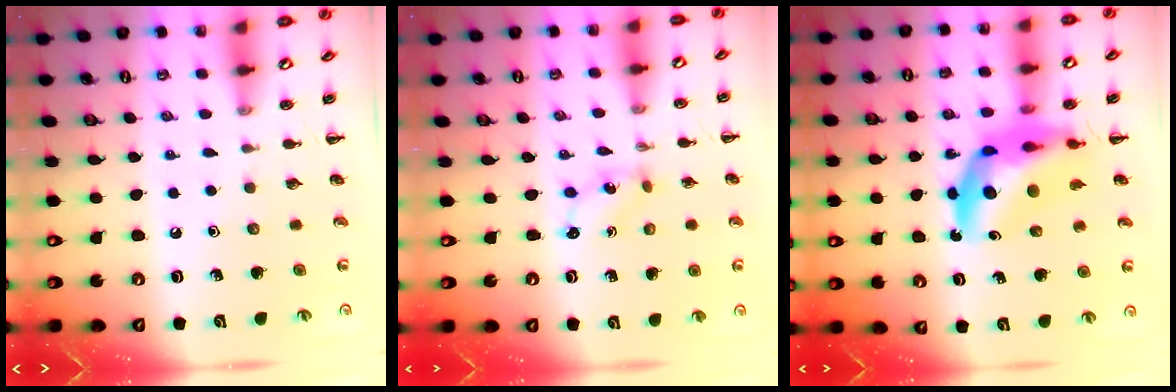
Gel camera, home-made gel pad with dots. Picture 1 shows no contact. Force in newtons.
{"total": 1.8, "press": 1.8, "slide": 0.3}
{"total": 12.9, "press": 12.4, "slide": 3.6}